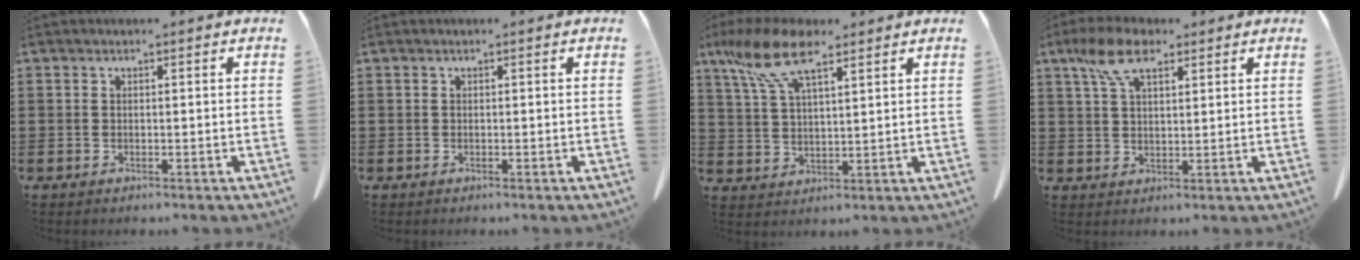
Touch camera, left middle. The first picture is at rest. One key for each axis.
{"total": 0.0}
{"total": 9.7, "fx": 6.4, "fy": 3.1, "fz": 6.6, "tx": -0.159, "ty": -0.011, "tz": 0.113}
{"total": 7.0, "fx": 4.1, "fy": 3.0, "fz": 4.9, "tx": -0.107, "ty": 0.007, "tz": 0.075}